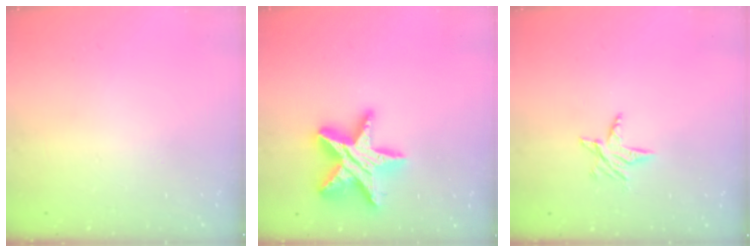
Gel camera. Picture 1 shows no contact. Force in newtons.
{"total": 19.5, "press": 19.5, "slide": 1.4}
{"total": 6.5, "press": 6.5, "slide": 0.5}